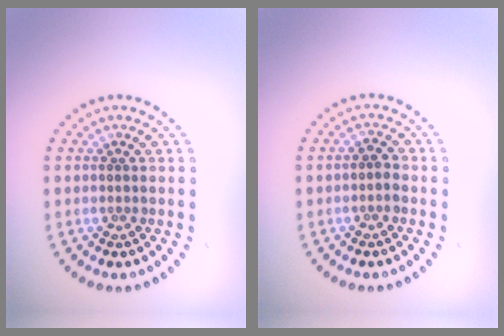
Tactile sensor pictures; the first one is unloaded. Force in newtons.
{"total": 1.1, "press": 1.0, "slide": 0.4}